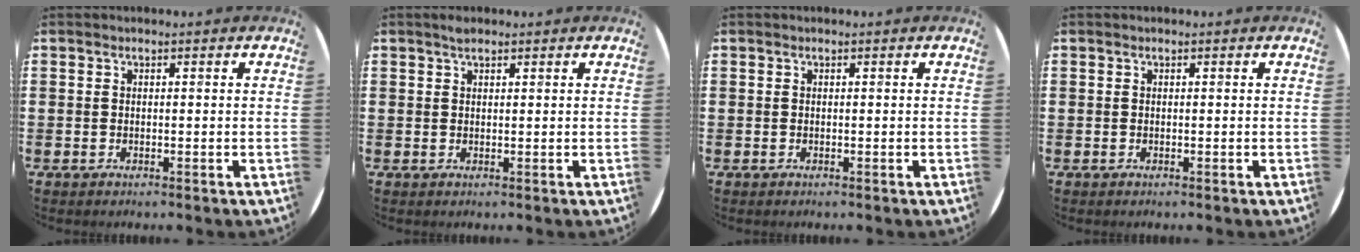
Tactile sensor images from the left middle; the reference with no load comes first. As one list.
[{"total": 1.1, "force": [0.9, 0.3, 0.5], "torque": [-0.003, 0.000, 0.015]}, {"total": 0.0}, {"total": 0.0}]